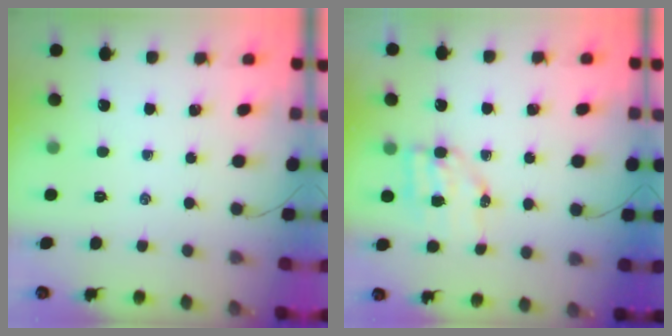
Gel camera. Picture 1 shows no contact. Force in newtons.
{"total": 6.4, "press": 6.3, "slide": 0.8}